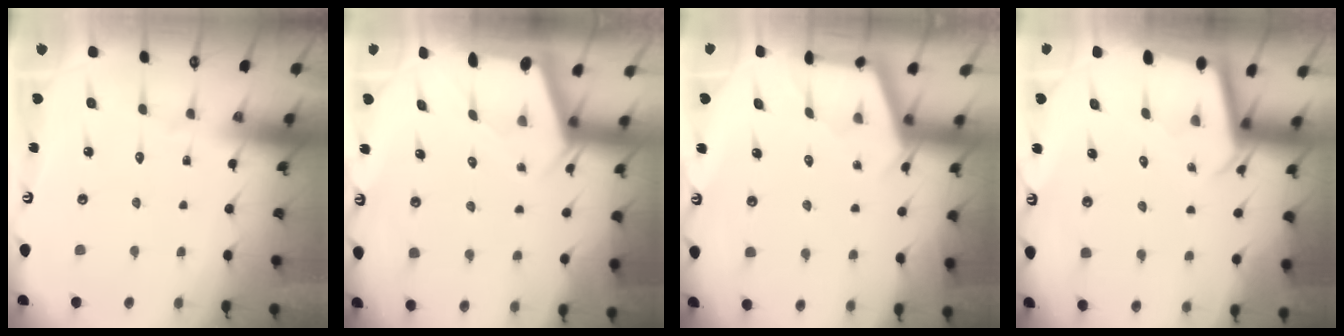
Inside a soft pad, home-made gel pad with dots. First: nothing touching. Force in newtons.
{"total": 1.9, "press": 1.8, "slide": 0.3}
{"total": 2.9, "press": 2.8, "slide": 0.3}
{"total": 2.2, "press": 2.2, "slide": 0.1}